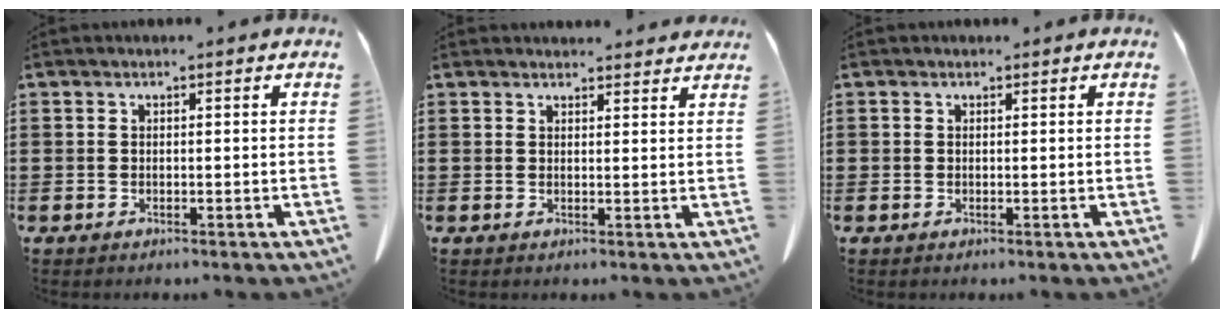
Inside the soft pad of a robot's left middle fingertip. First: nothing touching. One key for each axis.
{"total": 2.2, "fx": 2.1, "fy": 0.3, "fz": 0.3, "tx": -0.002, "ty": -0.006, "tz": 0.039}
{"total": 0.6, "fx": 0.2, "fy": 0.5, "fz": 0.0, "tx": -0.003, "ty": 0.003, "tz": 0.004}